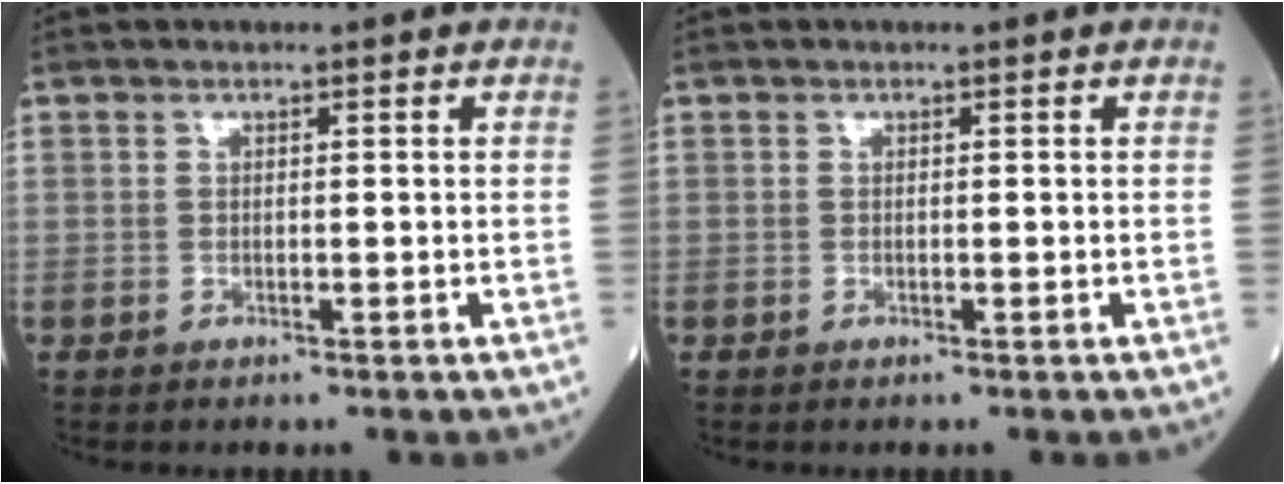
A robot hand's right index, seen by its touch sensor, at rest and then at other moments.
{"total": 0.0}